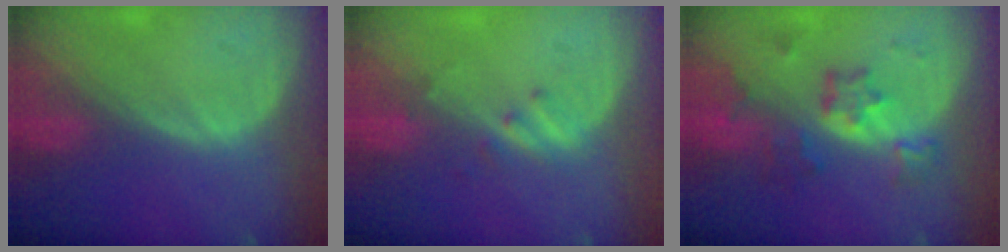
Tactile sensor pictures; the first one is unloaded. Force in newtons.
{"total": 2.5, "press": 2.2, "slide": 1.2}
{"total": 7.2, "press": 6.5, "slide": 3.1}